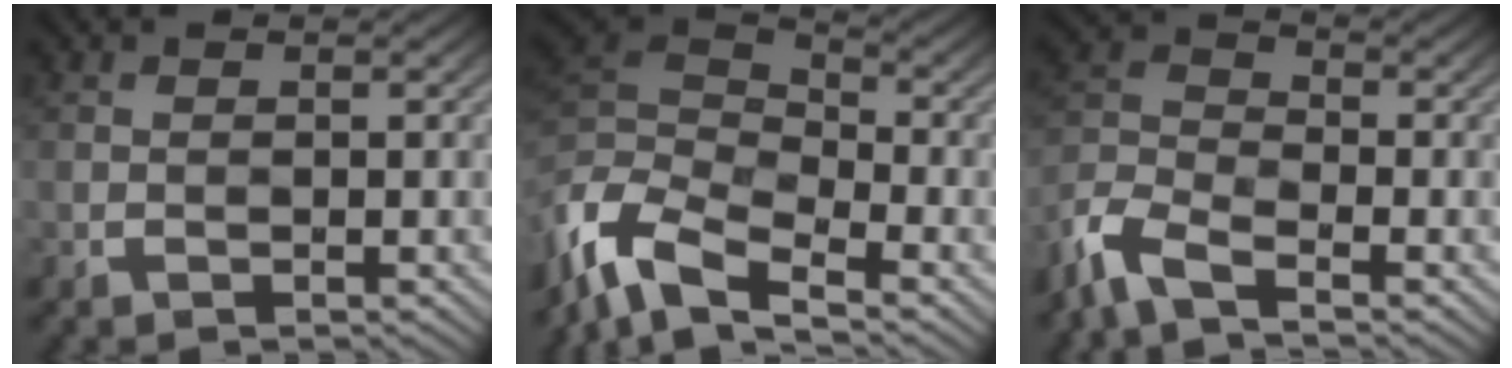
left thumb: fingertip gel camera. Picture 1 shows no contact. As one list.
[{"total": 9.5, "force": [-4.7, 4.8, 6.7], "torque": [-0.173, 0.005, -0.093]}, {"total": 7.6, "force": [-5.0, 2.9, 4.9], "torque": [-0.114, -0.006, -0.119]}]